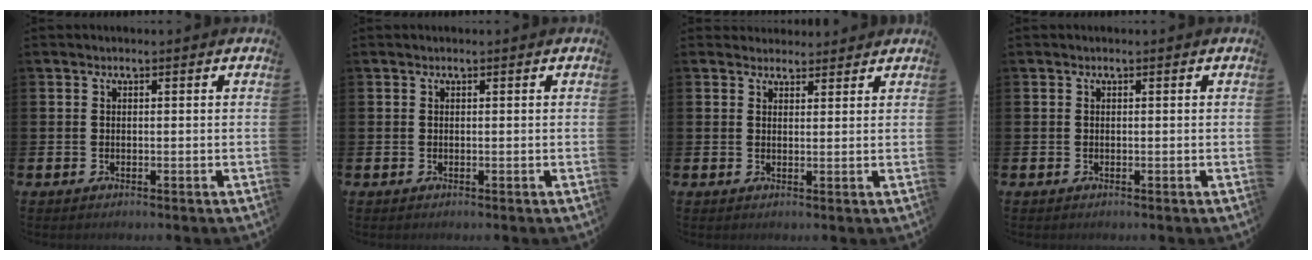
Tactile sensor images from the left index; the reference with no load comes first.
{"total": 0.0}
{"total": 2.6, "force": [2.4, 0.8, -0.2], "torque": [0.009, -0.011, 0.043]}
{"total": 0.0}